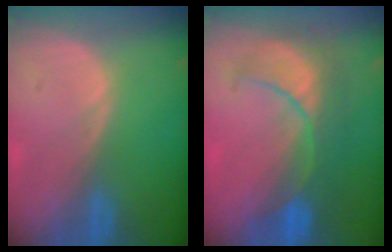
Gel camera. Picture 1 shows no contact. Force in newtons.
{"total": 8.5, "press": 8.4, "slide": 1.4}